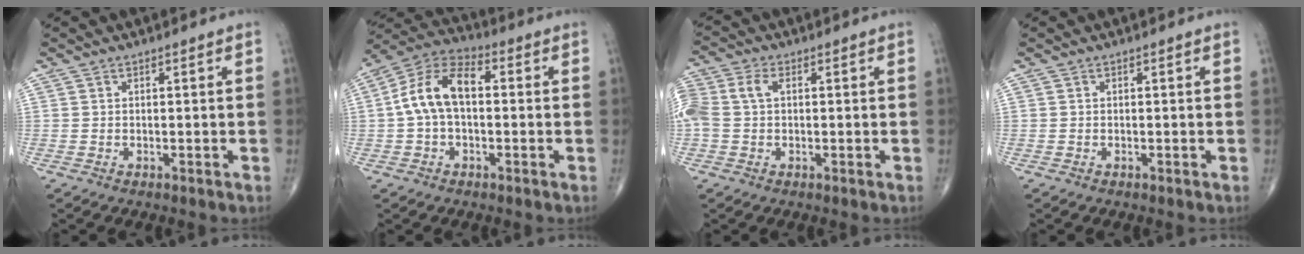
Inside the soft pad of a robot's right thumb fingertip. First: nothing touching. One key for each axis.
{"total": 11.5, "fx": 0.4, "fy": 6.6, "fz": 9.4, "tx": -0.178, "ty": 0.036, "tz": -0.004}
{"total": 8.3, "fx": 1.1, "fy": 5.5, "fz": 6.1, "tx": -0.165, "ty": 0.027, "tz": 0.025}
{"total": 0.0}